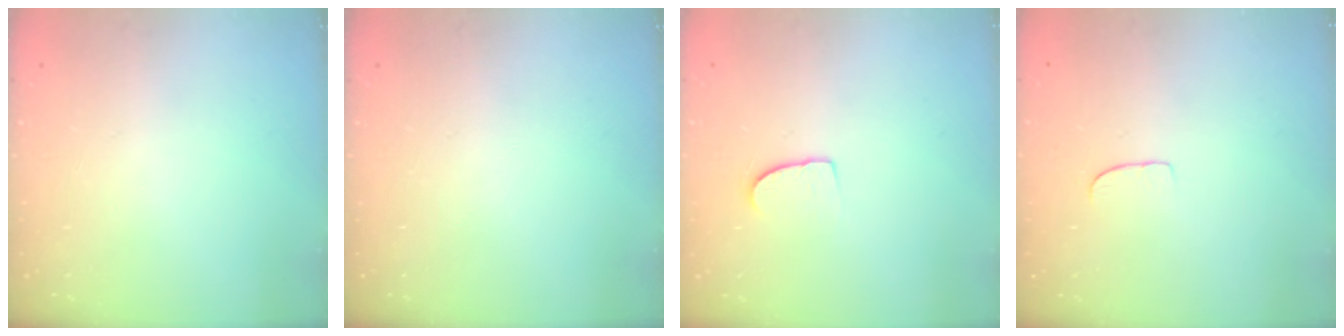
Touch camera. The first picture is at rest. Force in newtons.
{"total": 0.0}
{"total": 5.2, "press": 5.2, "slide": 0.4}
{"total": 5.0, "press": 4.9, "slide": 0.5}